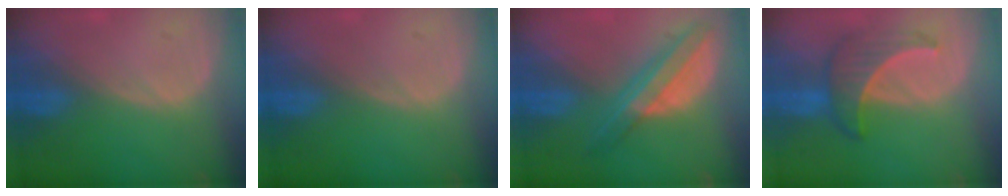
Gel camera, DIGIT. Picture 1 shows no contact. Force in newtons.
{"total": 0.0}
{"total": 7.8, "press": 6.6, "slide": 4.1}
{"total": 6.3, "press": 6.1, "slide": 1.9}